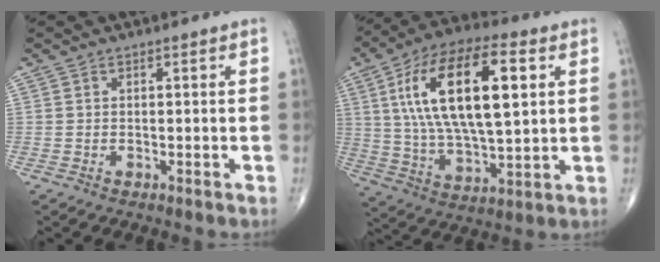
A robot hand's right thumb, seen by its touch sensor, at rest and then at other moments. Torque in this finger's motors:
{"motor_torque": [0.07, 4.24, 2.28, 0.49, 0.73]}